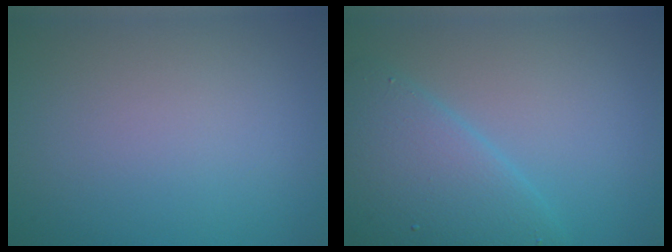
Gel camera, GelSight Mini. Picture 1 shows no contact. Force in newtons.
{"total": 5.5, "press": 5.5, "slide": 0.3}